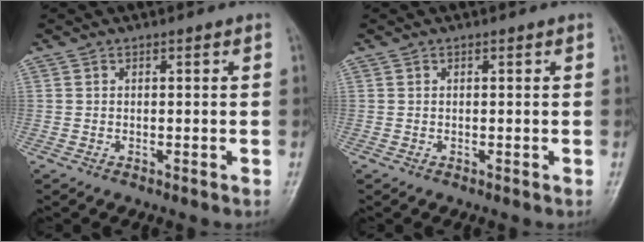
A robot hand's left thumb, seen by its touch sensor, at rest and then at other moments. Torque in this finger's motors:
{"motor_torque": [0.00, 0.00, 0.00, 0.00, 0.00]}